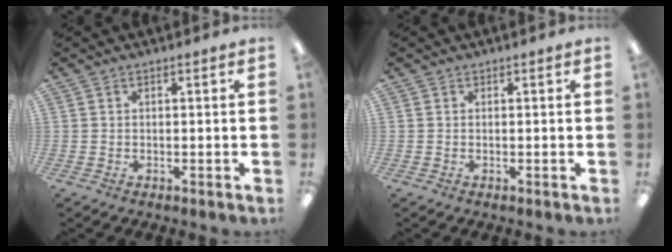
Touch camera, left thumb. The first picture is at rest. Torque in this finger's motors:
{"motor_torque": [-0.02, 0.02, -0.03, 0.02, 0.00]}